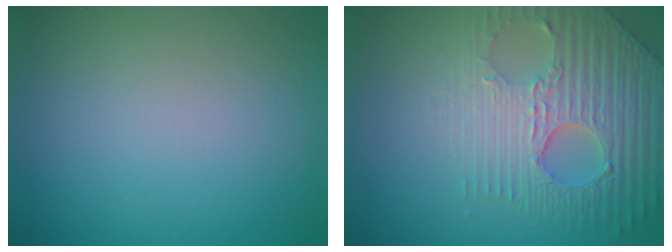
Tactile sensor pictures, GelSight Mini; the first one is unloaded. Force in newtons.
{"total": 7.5, "press": 5.4, "slide": 5.2}